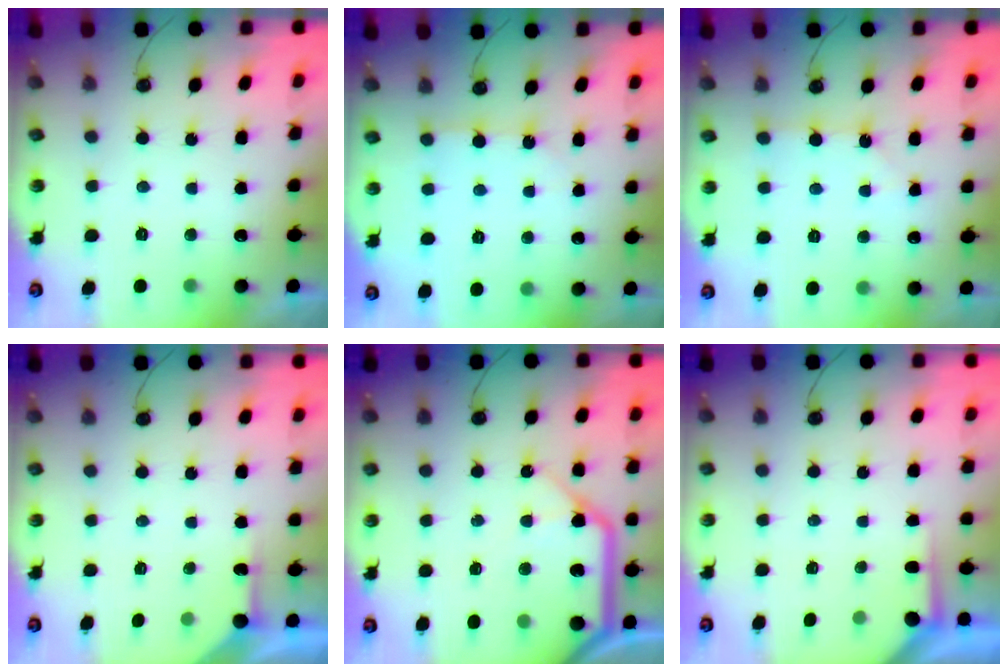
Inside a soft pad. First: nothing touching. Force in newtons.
{"total": 3.5, "press": 3.5, "slide": 0.2}
{"total": 1.8, "press": 1.8, "slide": 0.3}
{"total": 2.3, "press": 2.2, "slide": 0.3}
{"total": 17.7, "press": 17.6, "slide": 2.2}
{"total": 1.8, "press": 1.8, "slide": 0.3}